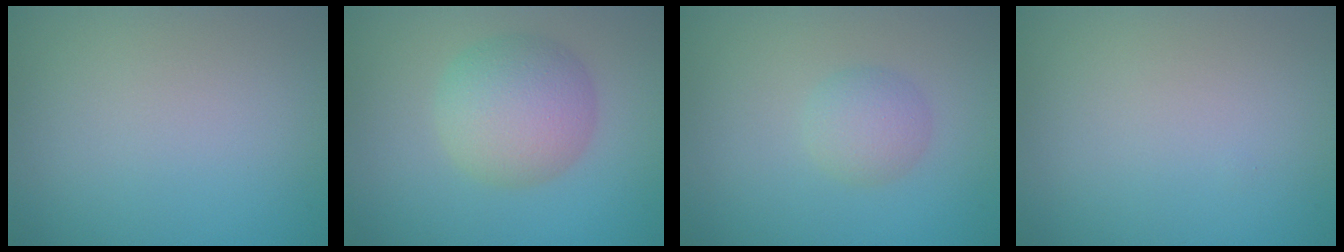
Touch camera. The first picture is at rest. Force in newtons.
{"total": 5.6, "press": 5.6, "slide": 0.3}
{"total": 2.3, "press": 2.3, "slide": 0.1}
{"total": 0.0}